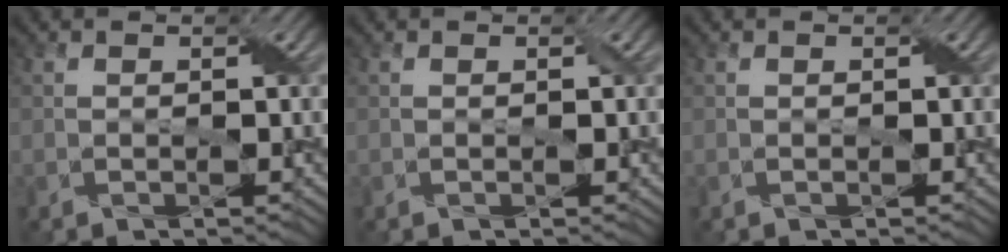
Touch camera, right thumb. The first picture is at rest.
{"total": 0.0}
{"total": 0.0}